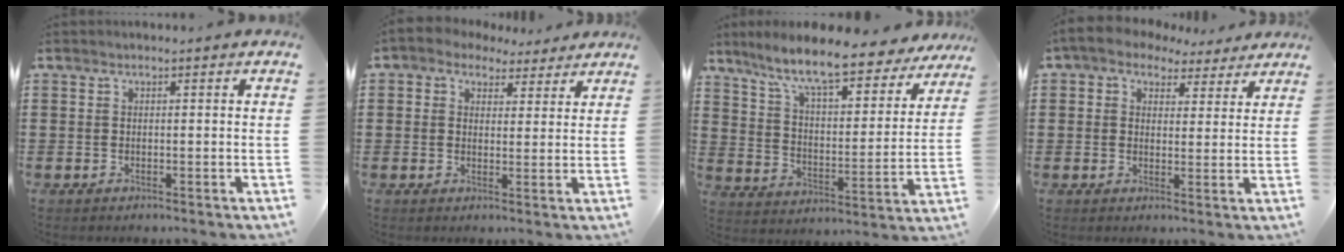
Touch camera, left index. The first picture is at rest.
{"total": 3.0, "force": [2.2, 1.9, 0.6], "torque": [-0.025, 0.001, 0.041]}
{"total": 9.6, "force": [8.2, 0.8, 5.0], "torque": [-0.128, -0.046, 0.136]}
{"total": 4.0, "force": [3.0, 2.4, 1.3], "torque": [-0.043, -0.005, 0.053]}